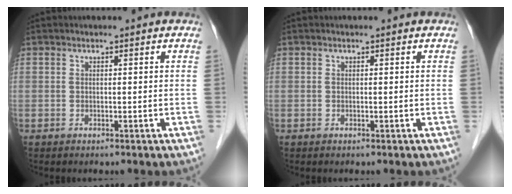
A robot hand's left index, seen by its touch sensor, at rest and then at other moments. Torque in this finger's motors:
{"motor_torque": [0.07, 0.04, -0.01, -0.01]}